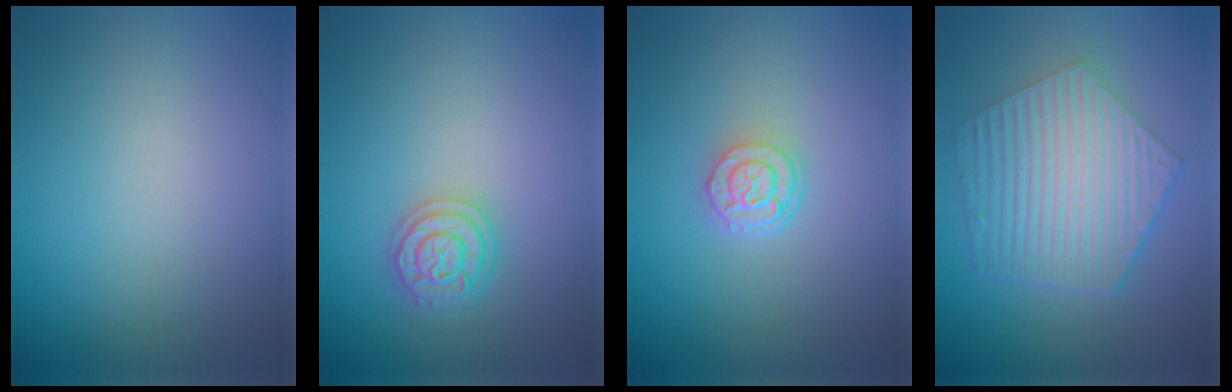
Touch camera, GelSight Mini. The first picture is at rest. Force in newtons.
{"total": 2.4, "press": 2.4, "slide": 0.4}
{"total": 2.7, "press": 2.1, "slide": 1.7}
{"total": 6.8, "press": 5.0, "slide": 4.6}